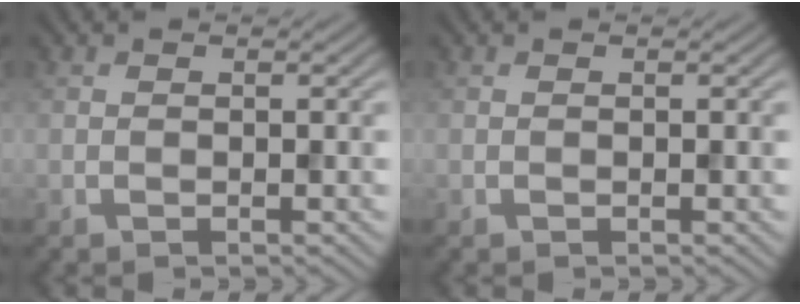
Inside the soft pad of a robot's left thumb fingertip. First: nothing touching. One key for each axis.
{"total": 0.0}